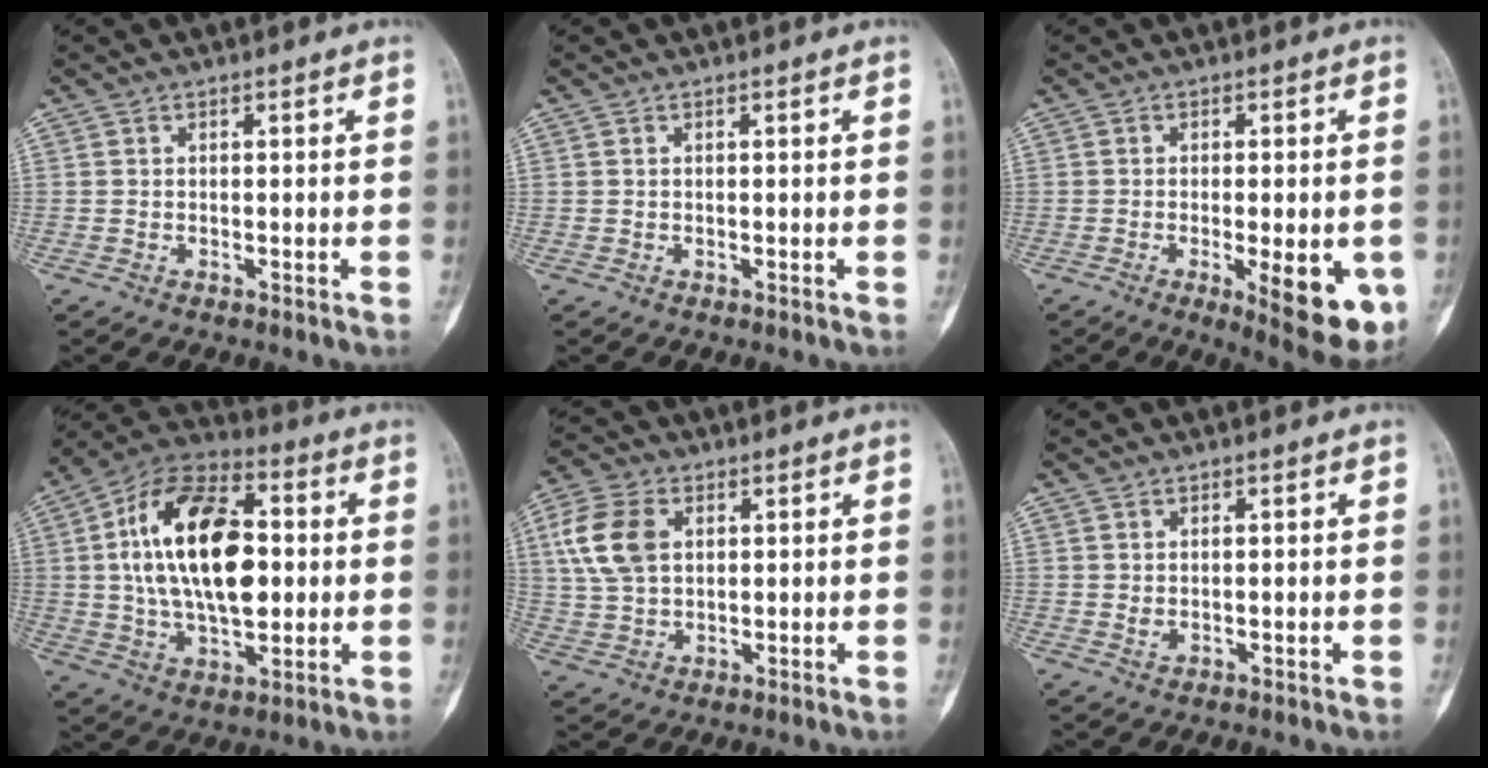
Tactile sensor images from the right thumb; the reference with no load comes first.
{"total": 0.0}
{"total": 13.0, "force": [-3.9, 4.2, 11.7], "torque": [-0.134, -0.013, -0.039]}
{"total": 22.9, "force": [2.3, 12.7, 19.0], "torque": [-0.311, 0.010, 0.036]}
{"total": 10.2, "force": [2.6, 6.9, 7.1], "torque": [-0.142, 0.005, 0.050]}
{"total": 1.5, "force": [0.3, 0.9, 1.2], "torque": [-0.018, 0.000, 0.009]}